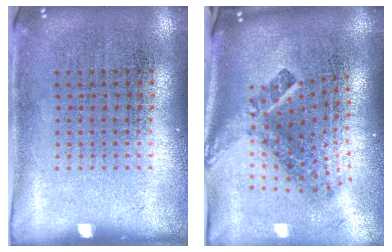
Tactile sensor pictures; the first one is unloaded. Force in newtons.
{"total": 2.7, "press": 1.6, "slide": 2.1}